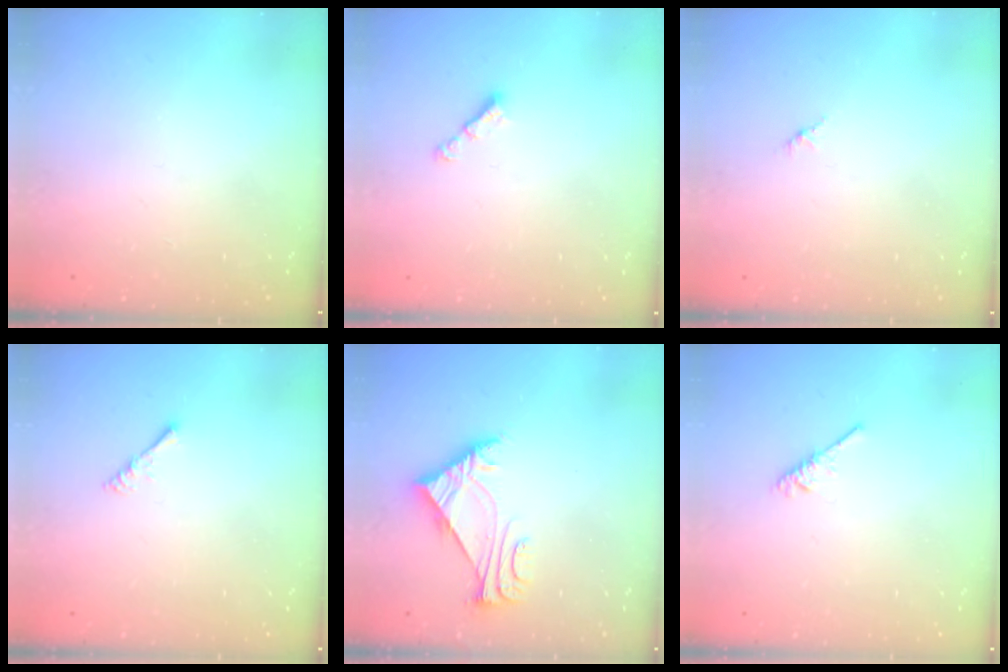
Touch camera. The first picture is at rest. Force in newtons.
{"total": 3.1, "press": 3.1, "slide": 0.1}
{"total": 1.4, "press": 1.4, "slide": 0.4}
{"total": 1.7, "press": 1.6, "slide": 0.4}
{"total": 6.1, "press": 6.0, "slide": 1.2}
{"total": 1.9, "press": 1.9, "slide": 0.4}